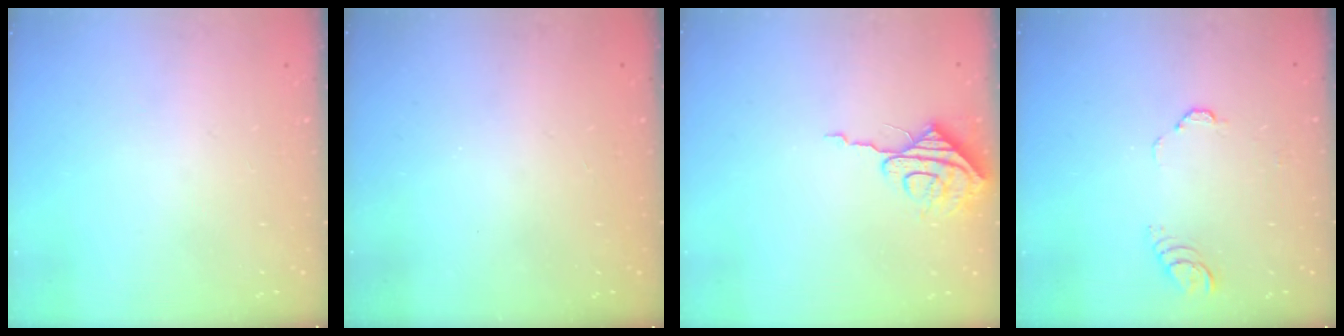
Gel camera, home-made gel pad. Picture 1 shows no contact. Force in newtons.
{"total": 0.0}
{"total": 7.9, "press": 7.9, "slide": 0.7}
{"total": 3.1, "press": 3.1, "slide": 0.2}